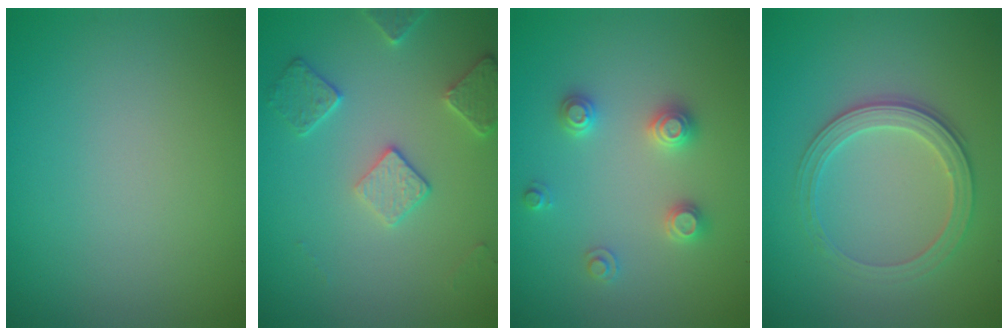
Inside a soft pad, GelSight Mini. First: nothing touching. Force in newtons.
{"total": 2.8, "press": 2.7, "slide": 0.6}
{"total": 2.5, "press": 2.5, "slide": 0.3}
{"total": 2.8, "press": 2.7, "slide": 0.7}